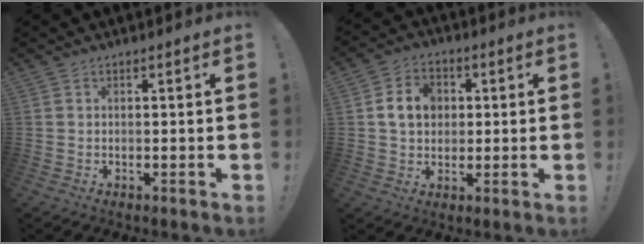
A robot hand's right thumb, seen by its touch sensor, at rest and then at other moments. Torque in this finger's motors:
{"motor_torque": [1.12, 1.09, 0.17, -0.03, 0.00]}